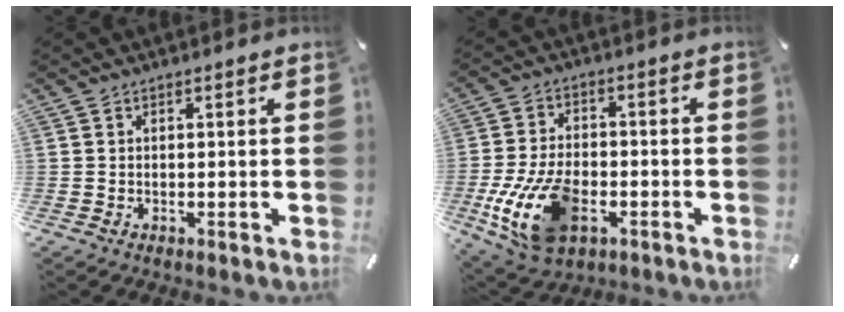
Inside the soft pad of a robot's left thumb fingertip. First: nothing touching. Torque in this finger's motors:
{"motor_torque": [2.22, 2.79, 1.37, 0.66, 0.23]}